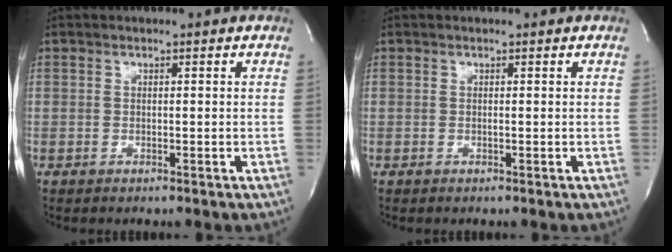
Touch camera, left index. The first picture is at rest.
{"total": 0.0}